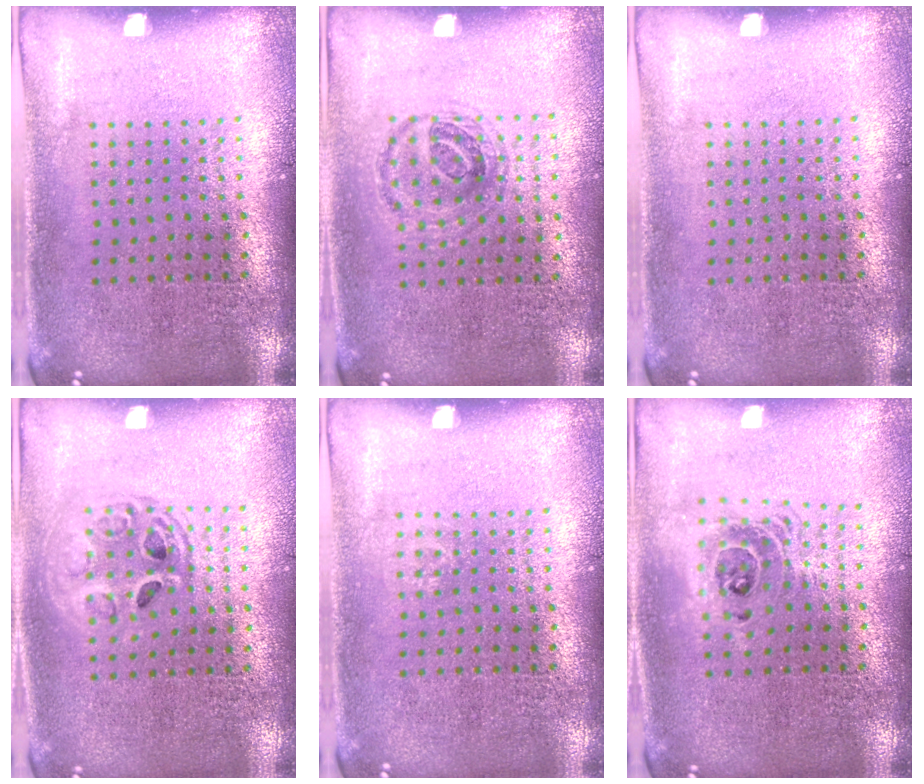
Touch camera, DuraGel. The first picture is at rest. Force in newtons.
{"total": 0.9, "press": 0.9, "slide": 0.3}
{"total": 0.0}
{"total": 1.5, "press": 1.3, "slide": 0.7}
{"total": 0.5, "press": 0.5, "slide": 0.2}
{"total": 1.5, "press": 1.2, "slide": 0.8}